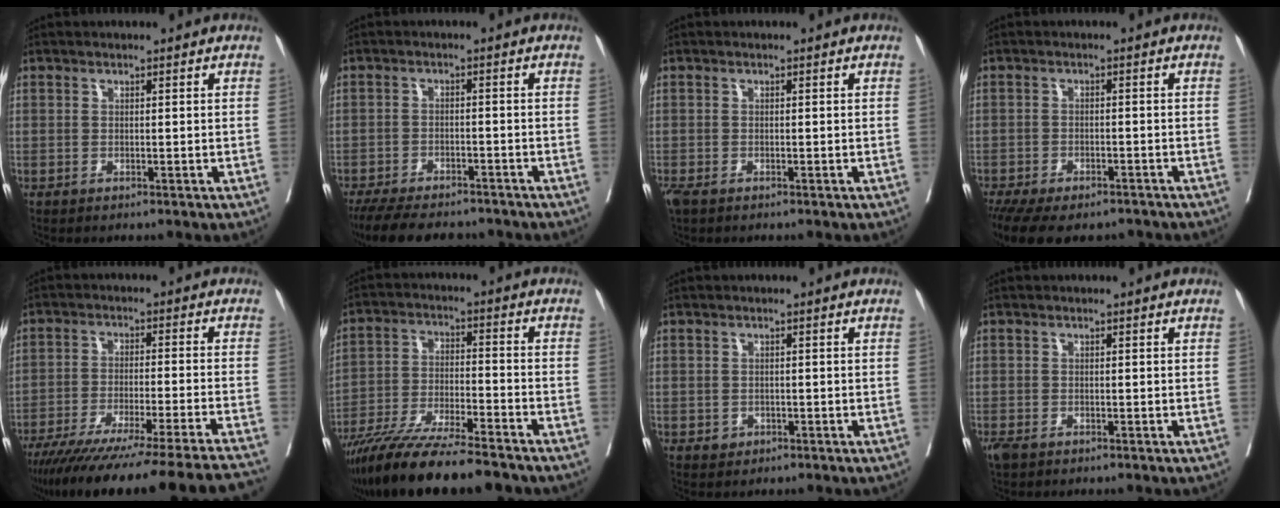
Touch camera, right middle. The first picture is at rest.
{"total": 12.3, "force": [-10.6, 3.6, 5.0], "torque": [-0.097, -0.009, -0.152]}
{"total": 2.6, "force": [-1.7, 1.2, 1.5], "torque": [-0.040, -0.011, -0.031]}
{"total": 12.6, "force": [-9.9, 4.9, 6.1], "torque": [-0.133, -0.015, -0.137]}
{"total": 26.7, "force": [-23.6, -1.9, 12.4], "torque": [-0.124, -0.072, -0.332]}
{"total": 16.6, "force": [-14.0, 1.6, 8.8], "torque": [-0.170, -0.032, -0.238]}
{"total": 1.0, "force": [-0.3, 0.9, 0.2], "torque": [-0.004, 0.003, 0.000]}
{"total": 2.4, "force": [-1.6, 1.2, 1.3], "torque": [-0.034, -0.008, -0.027]}